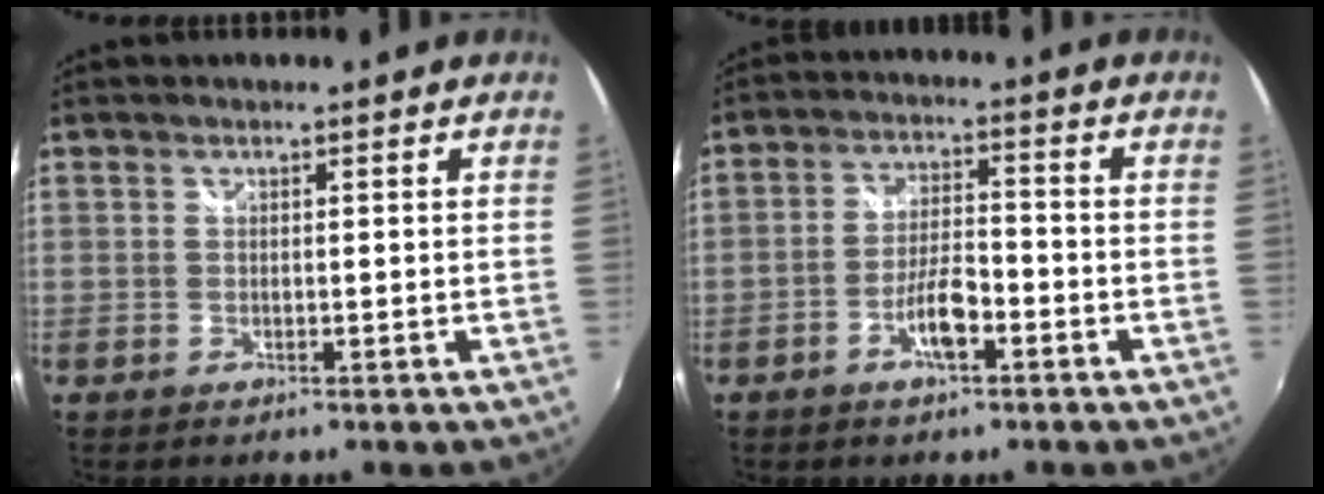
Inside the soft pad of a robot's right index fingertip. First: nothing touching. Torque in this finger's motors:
{"motor_torque": [0.91, -0.04, 0.32, 0.04]}